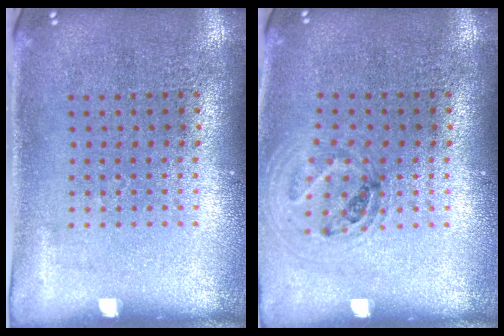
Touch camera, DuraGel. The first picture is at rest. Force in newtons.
{"total": 1.0, "press": 1.0, "slide": 0.2}